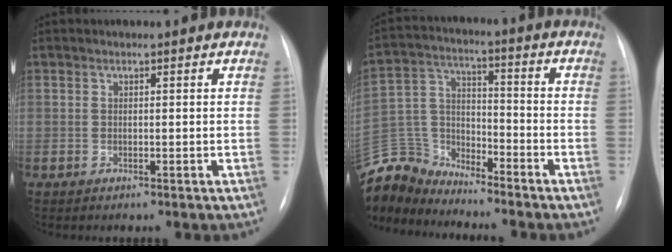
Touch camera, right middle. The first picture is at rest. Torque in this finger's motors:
{"motor_torque": [0.77, -0.92, 0.09, 0.01]}